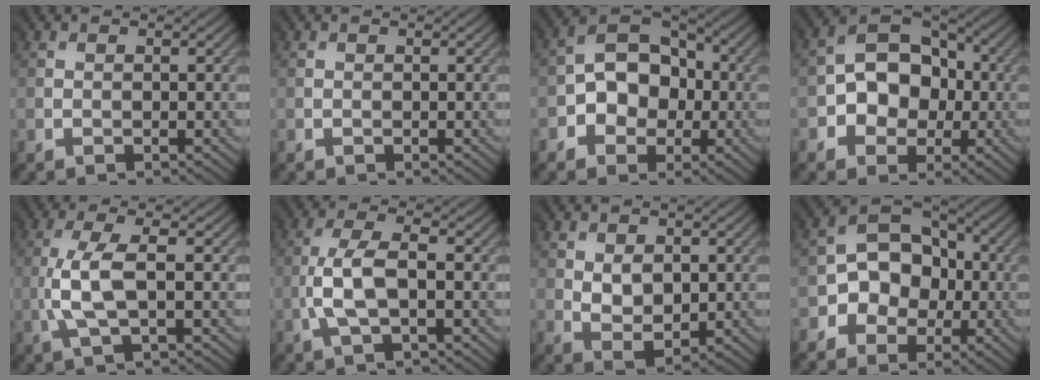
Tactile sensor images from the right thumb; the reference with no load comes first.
{"total": 0.0}
{"total": 6.6, "force": [-1.5, 5.4, 3.5], "torque": [-0.049, 0.012, -0.043]}
{"total": 7.3, "force": [-1.2, 5.9, 4.0], "torque": [-0.056, 0.013, -0.040]}
{"total": 5.0, "force": [-0.5, 1.4, 4.8], "torque": [-0.115, 0.013, -0.012]}
{"total": 4.8, "force": [-1.2, 1.4, 4.4], "torque": [-0.102, 0.015, -0.023]}
{"total": 4.1, "force": [1.0, 3.0, 2.6], "torque": [-0.053, -0.005, 0.024]}
{"total": 7.3, "force": [-2.1, 6.1, 3.5], "torque": [-0.036, 0.002, -0.043]}